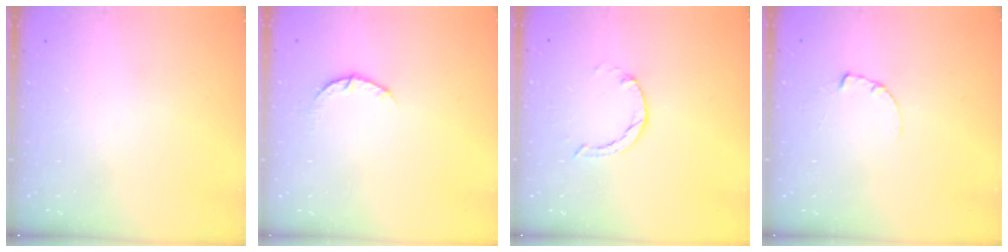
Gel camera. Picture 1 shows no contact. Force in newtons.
{"total": 4.3, "press": 4.2, "slide": 0.6}
{"total": 1.0, "press": 0.9, "slide": 0.3}
{"total": 0.6, "press": 0.5, "slide": 0.2}